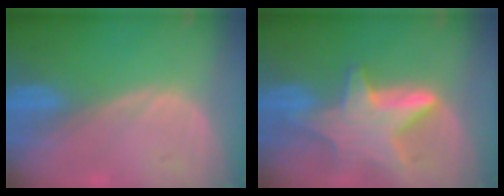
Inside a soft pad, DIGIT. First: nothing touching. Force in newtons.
{"total": 8.4, "press": 8.3, "slide": 0.6}